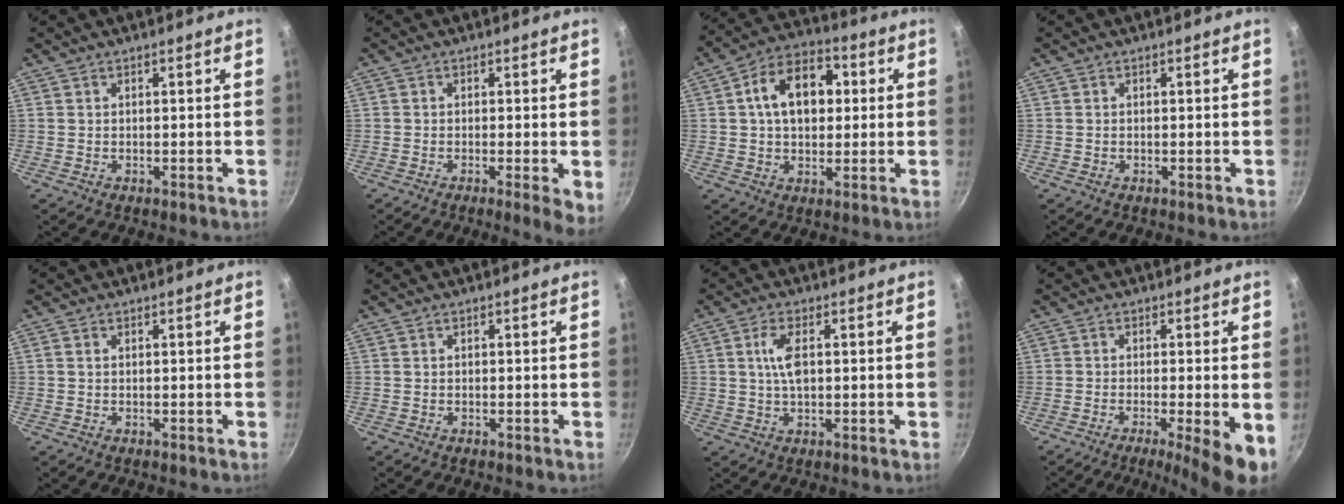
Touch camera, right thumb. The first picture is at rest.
{"total": 4.6, "force": [-1.0, 0.9, 4.4], "torque": [-0.055, -0.006, -0.014]}
{"total": 13.4, "force": [2.2, 9.1, 9.6], "torque": [-0.117, 0.021, 0.022]}
{"total": 0.0}
{"total": 0.7, "force": [0.2, 0.5, 0.4], "torque": [-0.009, 0.002, 0.003]}
{"total": 0.0}
{"total": 5.4, "force": [0.9, 2.3, 4.7], "torque": [-0.091, 0.005, 0.015]}
{"total": 8.9, "force": [-3.1, 1.5, 8.2], "torque": [-0.120, -0.002, -0.045]}